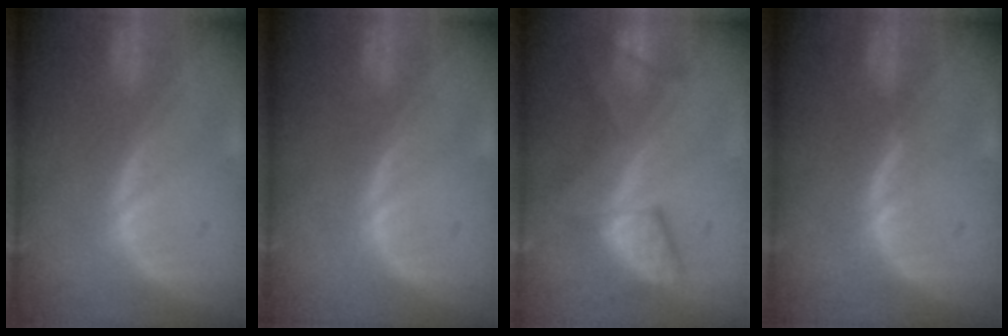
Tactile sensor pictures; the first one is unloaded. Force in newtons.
{"total": 0.0}
{"total": 7.7, "press": 7.3, "slide": 2.5}
{"total": 1.1, "press": 1.0, "slide": 0.5}